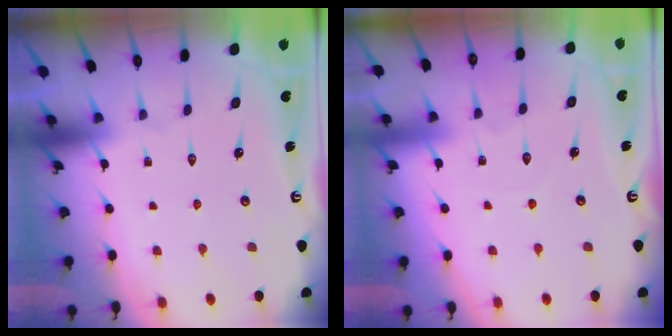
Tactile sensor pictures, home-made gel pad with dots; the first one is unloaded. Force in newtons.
{"total": 2.7, "press": 2.7, "slide": 0.2}